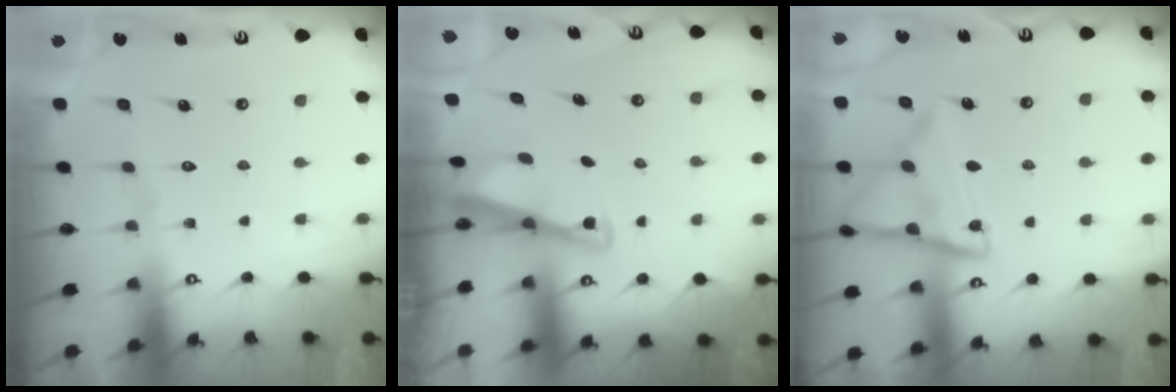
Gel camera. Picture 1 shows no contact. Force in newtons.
{"total": 2.7, "press": 2.7, "slide": 0.3}
{"total": 13.9, "press": 13.8, "slide": 1.3}